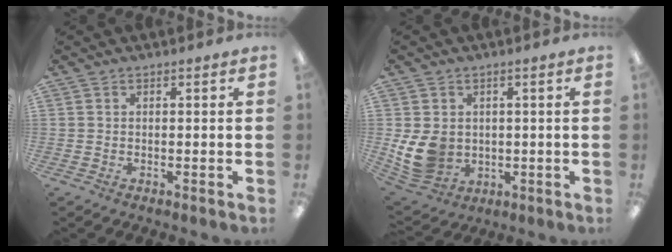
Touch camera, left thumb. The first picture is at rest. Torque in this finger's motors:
{"motor_torque": [0.63, 2.04, 0.50, -0.37, 0.08]}